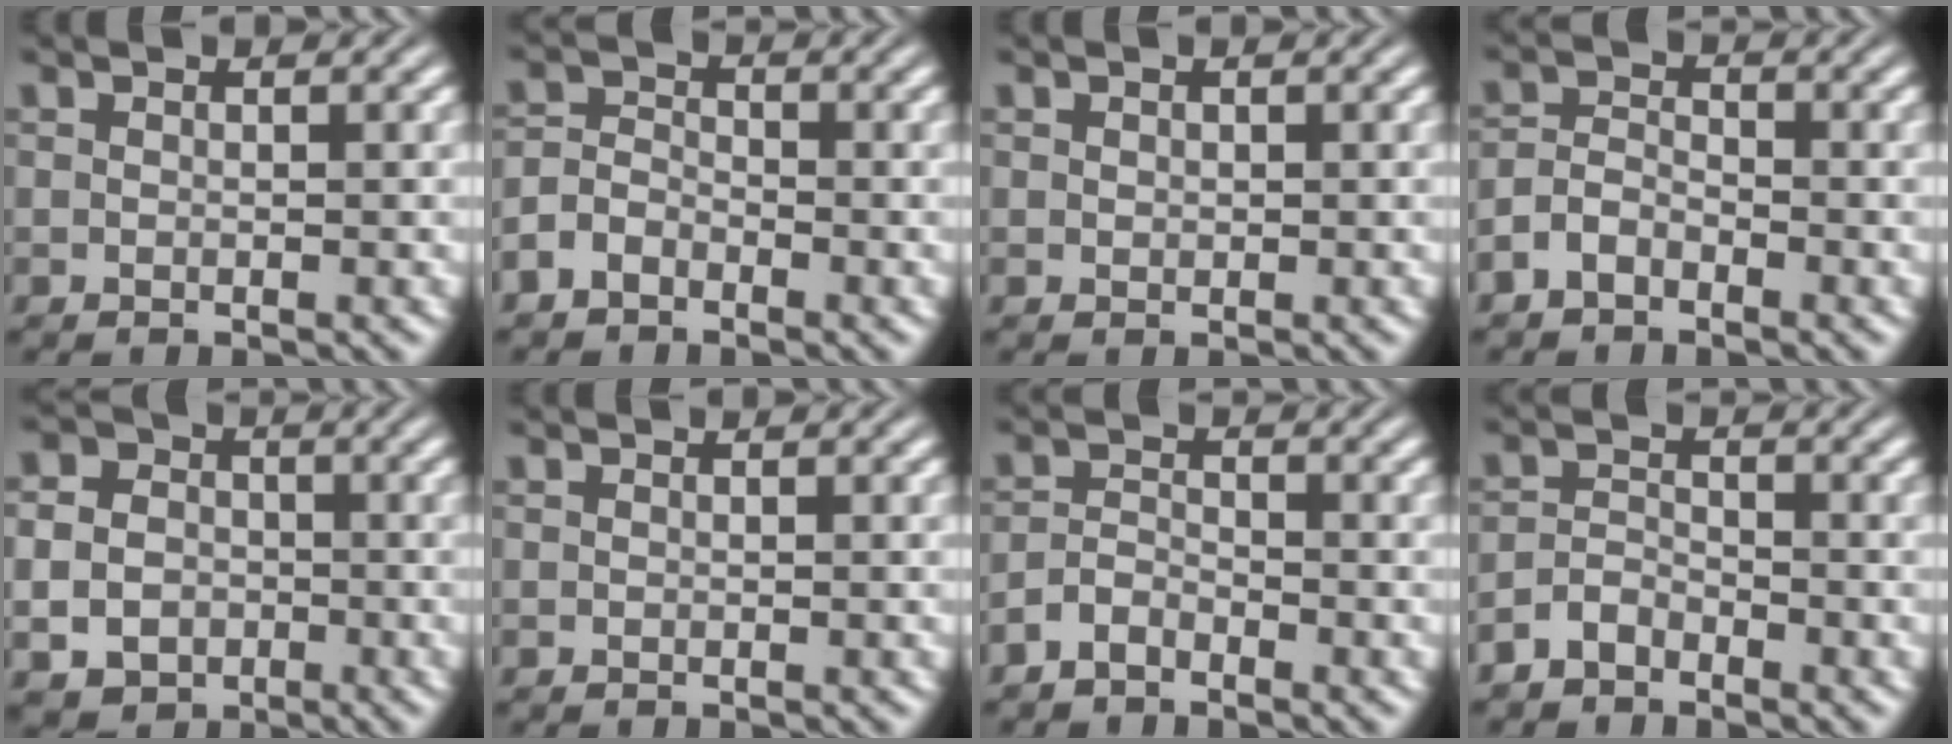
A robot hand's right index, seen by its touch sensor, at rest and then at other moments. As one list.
[{"total": 2.3, "force": [-1.7, 1.4, 0.7], "torque": [-0.006, -0.015, -0.026]}, {"total": 0.0}, {"total": 2.4, "force": [-1.7, 1.3, 0.9], "torque": [-0.011, -0.012, -0.026]}, {"total": 7.3, "force": [-0.9, 6.7, 2.8], "torque": [-0.040, -0.022, -0.019]}, {"total": 0.0}, {"total": 2.0, "force": [-1.9, 0.4, 0.5], "torque": [0.003, -0.009, -0.031]}, {"total": 2.2, "force": [-2.1, 0.4, 0.4], "torque": [0.008, -0.006, -0.034]}]